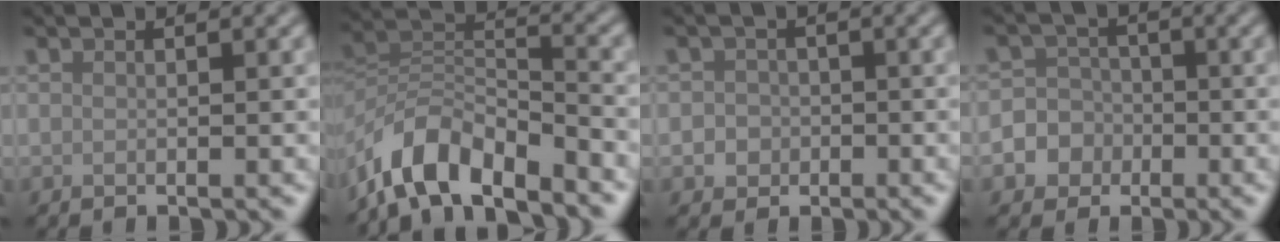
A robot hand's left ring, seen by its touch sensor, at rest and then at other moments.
{"total": 7.7, "force": [-6.1, 2.7, 3.8], "torque": [-0.055, -0.002, -0.122]}
{"total": 2.2, "force": [-0.6, 2.0, 0.4], "torque": [0.015, 0.004, -0.021]}
{"total": 6.5, "force": [-2.6, 5.9, 1.0], "torque": [-0.009, 0.000, -0.069]}